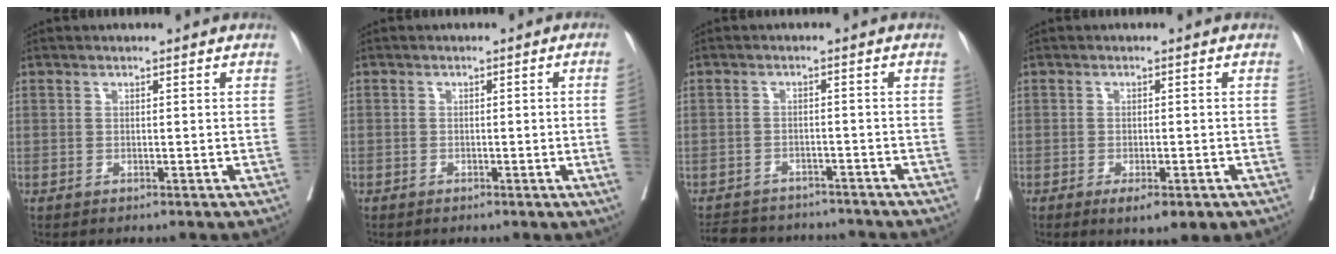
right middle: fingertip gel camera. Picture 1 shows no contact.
{"total": 2.2, "force": [-0.4, -0.4, 2.1], "torque": [-0.022, 0.002, -0.005]}
{"total": 11.1, "force": [-10.1, 3.5, 2.7], "torque": [-0.053, 0.007, -0.133]}
{"total": 4.6, "force": [-2.7, 1.4, 3.6], "torque": [-0.044, -0.007, -0.030]}